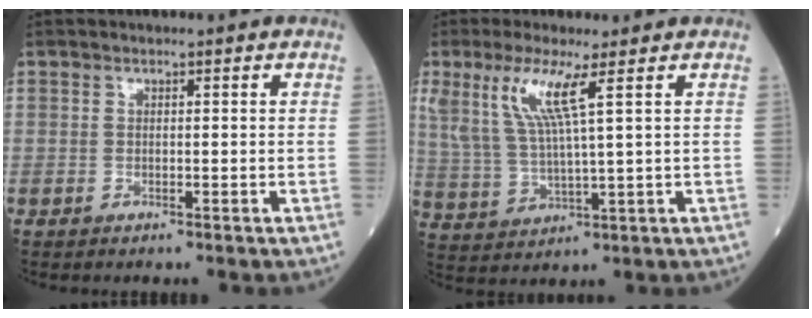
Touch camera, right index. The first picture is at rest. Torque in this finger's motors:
{"motor_torque": [1.12, 0.60, 0.40, 0.18]}